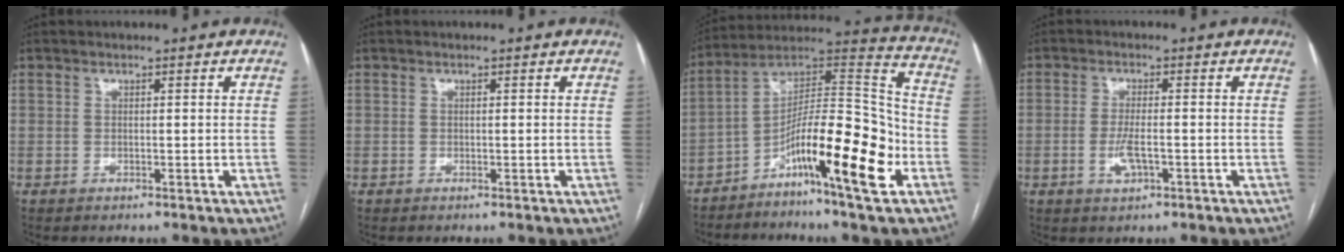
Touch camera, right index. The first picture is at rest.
{"total": 0.0}
{"total": 18.2, "force": [-7.8, 1.8, 16.3], "torque": [-0.273, 0.014, -0.131]}
{"total": 3.8, "force": [-1.2, 1.1, 3.4], "torque": [-0.074, -0.003, -0.019]}